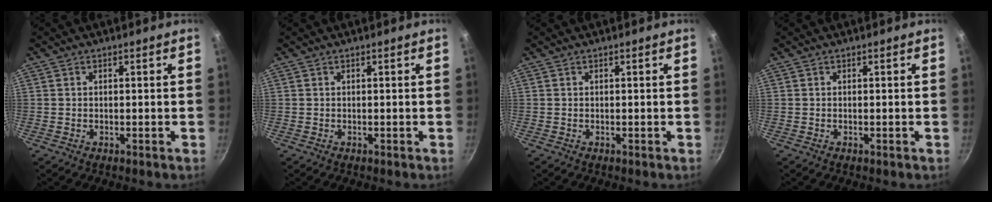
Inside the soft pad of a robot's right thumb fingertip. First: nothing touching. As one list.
[{"total": 0.0}, {"total": 0.0}, {"total": 0.0}]